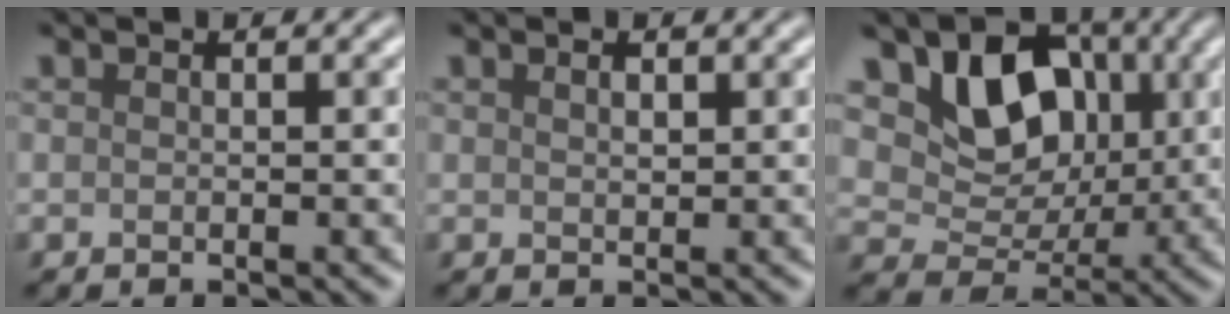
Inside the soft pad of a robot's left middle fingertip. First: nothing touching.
{"total": 0.8, "force": [0.5, 0.4, 0.5], "torque": [-0.011, 0.000, 0.009]}
{"total": 7.1, "force": [2.2, 5.5, 4.0], "torque": [-0.062, -0.008, 0.029]}